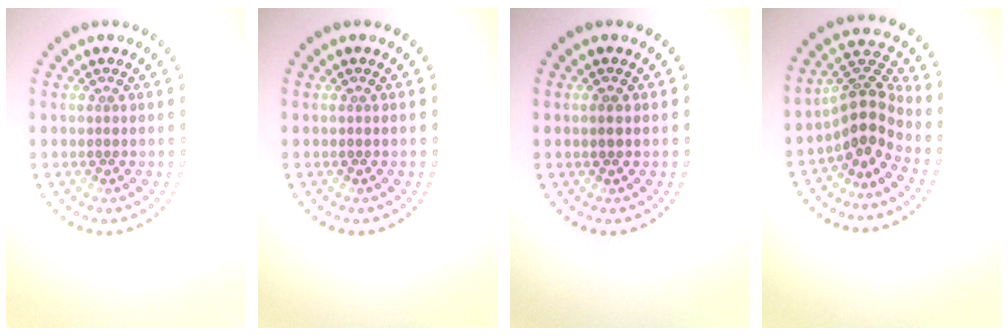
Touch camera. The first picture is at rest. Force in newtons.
{"total": 0.0}
{"total": 0.7, "press": 0.7, "slide": 0.2}
{"total": 3.9, "press": 2.9, "slide": 2.6}